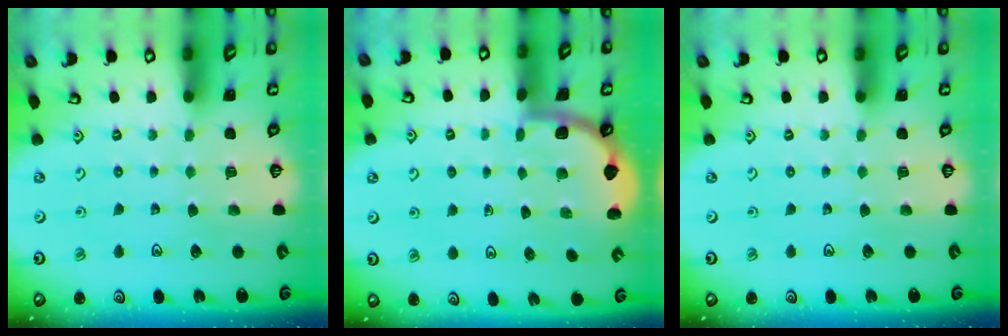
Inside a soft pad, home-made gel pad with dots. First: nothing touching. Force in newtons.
{"total": 1.8, "press": 1.8, "slide": 0.0}
{"total": 0.0}